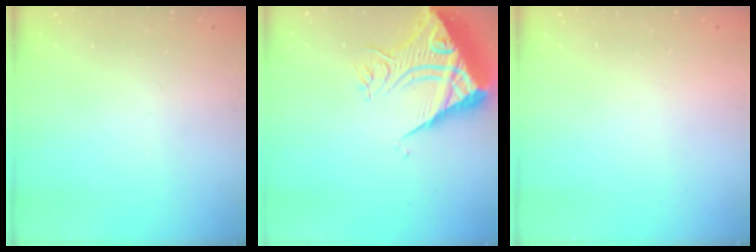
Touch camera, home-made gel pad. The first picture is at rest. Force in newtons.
{"total": 12.0, "press": 11.9, "slide": 0.7}
{"total": 1.5, "press": 1.5, "slide": 0.1}